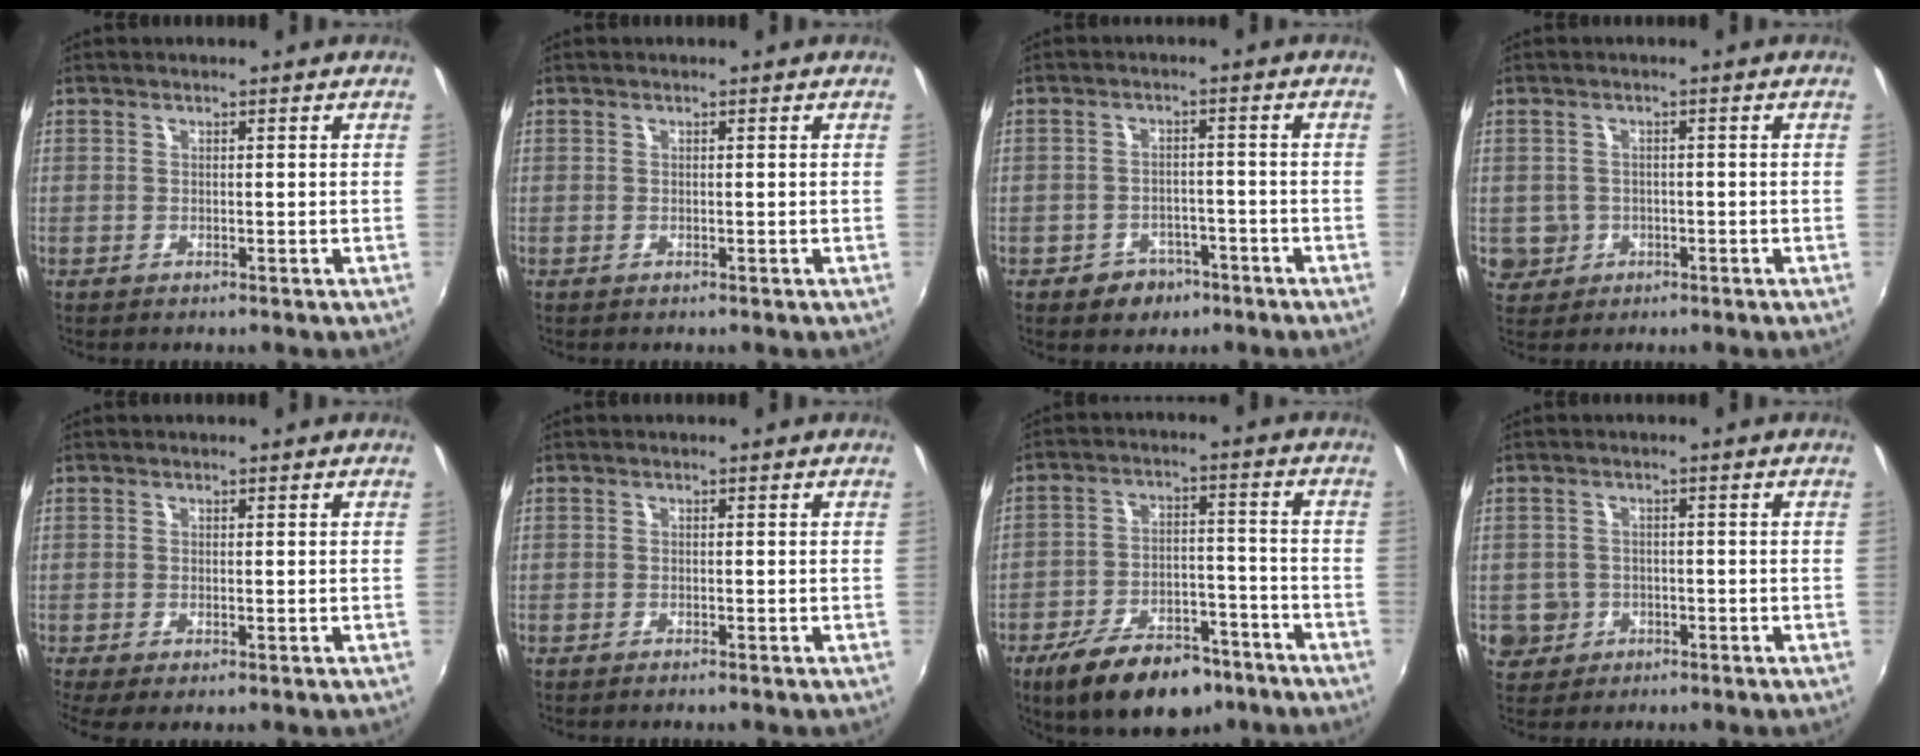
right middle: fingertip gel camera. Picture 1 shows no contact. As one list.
[{"total": 0.0}, {"total": 5.0, "force": [-3.2, 3.7, 1.2], "torque": [-0.038, 0.009, -0.036]}, {"total": 4.8, "force": [-1.0, 4.5, 1.1], "torque": [-0.034, 0.001, -0.006]}, {"total": 2.5, "force": [-0.6, 0.2, 2.4], "torque": [-0.045, -0.010, -0.009]}, {"total": 0.6, "force": [-0.5, 0.1, 0.2], "torque": [-0.004, -0.003, -0.012]}, {"total": 15.8, "force": [-11.3, 7.1, 8.5], "torque": [-0.165, -0.004, -0.168]}, {"total": 5.4, "force": [-1.5, 5.1, 1.2], "torque": [-0.040, 0.007, -0.017]}]